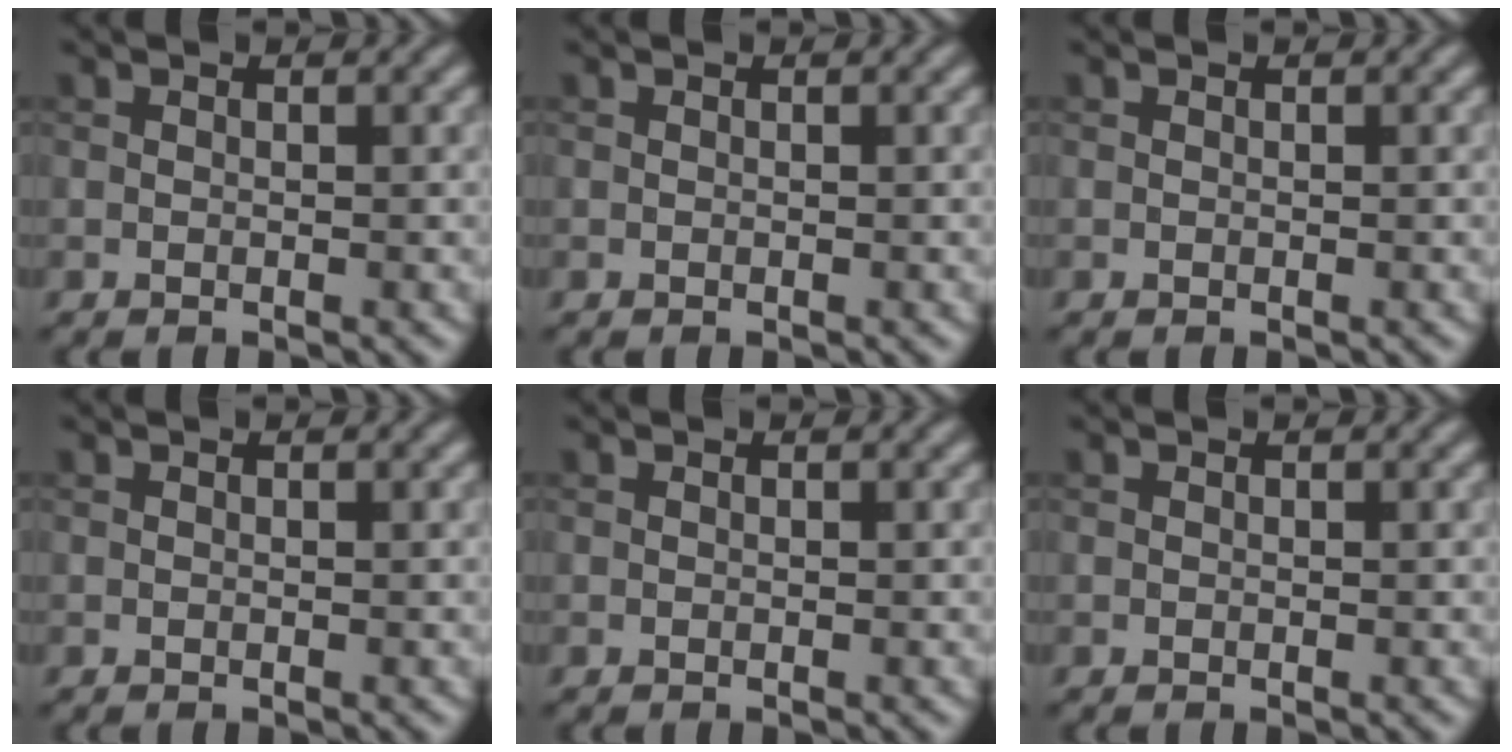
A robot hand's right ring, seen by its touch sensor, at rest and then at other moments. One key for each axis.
{"total": 0.0}
{"total": 0.0}
{"total": 0.0}
{"total": 0.0}
{"total": 0.0}